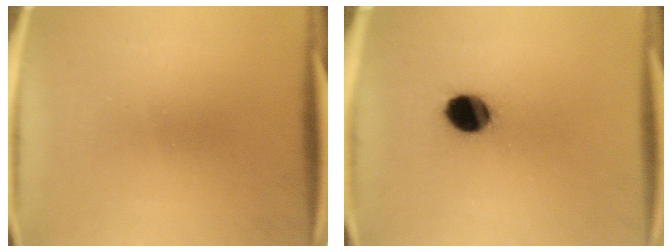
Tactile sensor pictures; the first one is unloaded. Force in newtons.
{"total": 9.3}